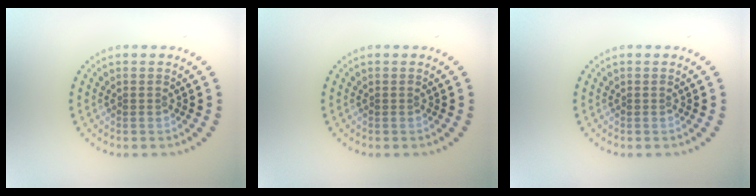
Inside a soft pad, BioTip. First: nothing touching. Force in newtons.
{"total": 0.0}
{"total": 0.0}